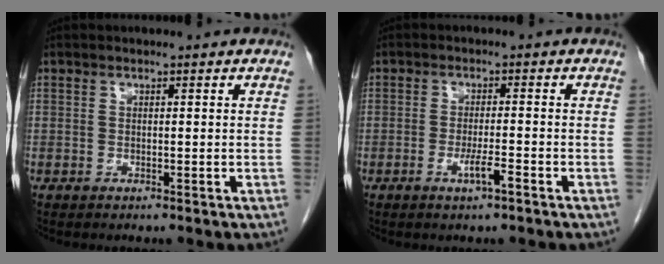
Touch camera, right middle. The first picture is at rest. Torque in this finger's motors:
{"motor_torque": [0.49, -0.18, 0.02, 0.05]}